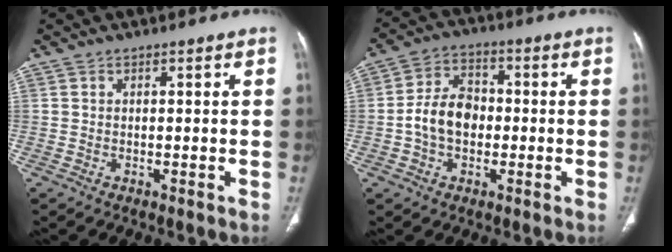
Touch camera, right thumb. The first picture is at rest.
{"total": 9.2, "force": [-1.1, 6.6, 6.3], "torque": [-0.101, 0.023, -0.028]}